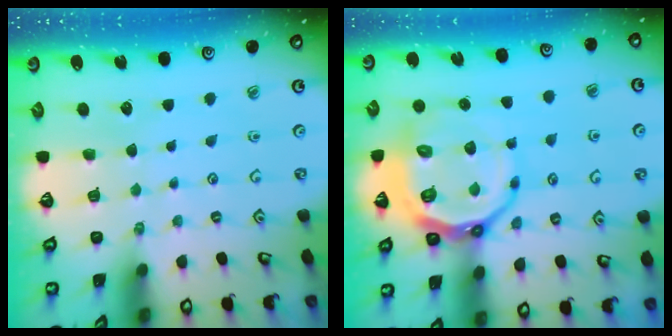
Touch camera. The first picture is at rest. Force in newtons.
{"total": 16.4, "press": 15.9, "slide": 3.8}